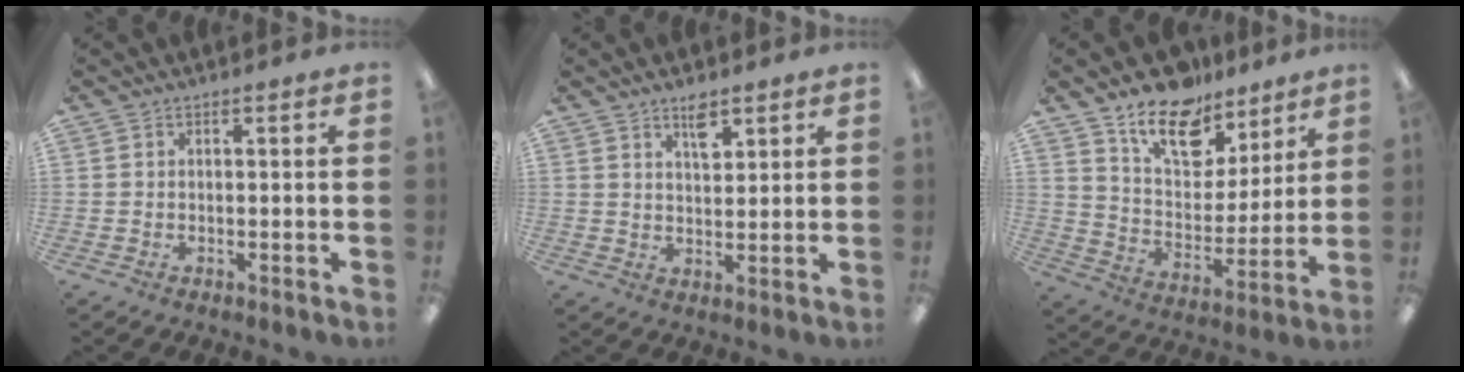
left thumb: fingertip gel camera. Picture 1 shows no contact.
{"total": 5.3, "force": [3.6, 2.3, 3.1], "torque": [-0.037, -0.017, 0.059]}
{"total": 15.5, "force": [11.5, 8.1, 6.6], "torque": [-0.111, -0.071, 0.206]}